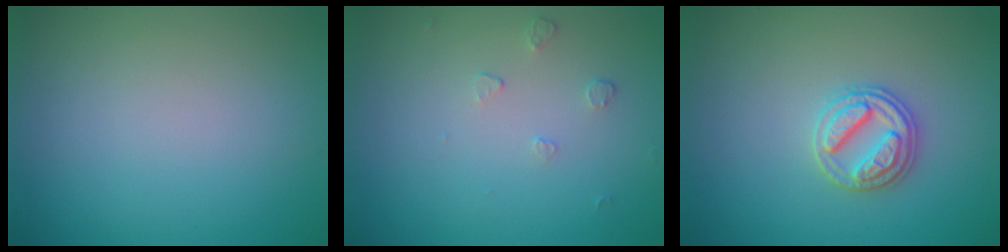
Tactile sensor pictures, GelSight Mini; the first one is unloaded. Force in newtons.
{"total": 0.6, "press": 0.4, "slide": 0.5}
{"total": 2.8, "press": 2.8, "slide": 0.2}